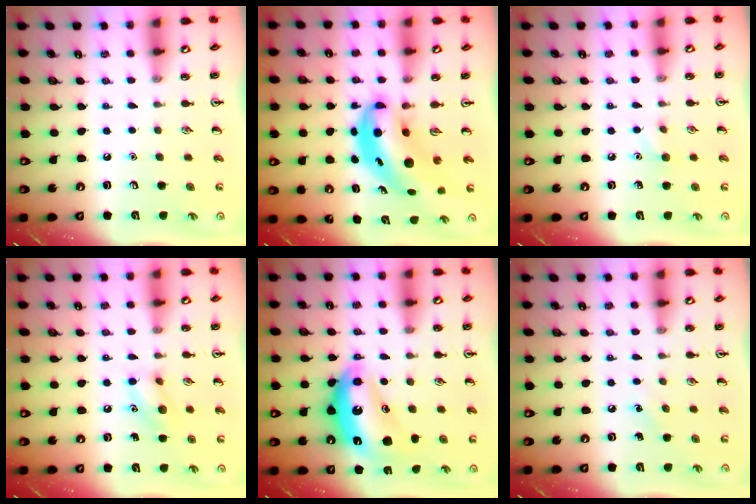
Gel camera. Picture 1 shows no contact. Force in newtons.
{"total": 7.5, "press": 7.2, "slide": 2.3}
{"total": 5.5, "press": 5.2, "slide": 1.5}
{"total": 8.8, "press": 8.7, "slide": 1.1}
{"total": 15.0, "press": 15.0, "slide": 0.8}
{"total": 4.4, "press": 4.1, "slide": 1.5}